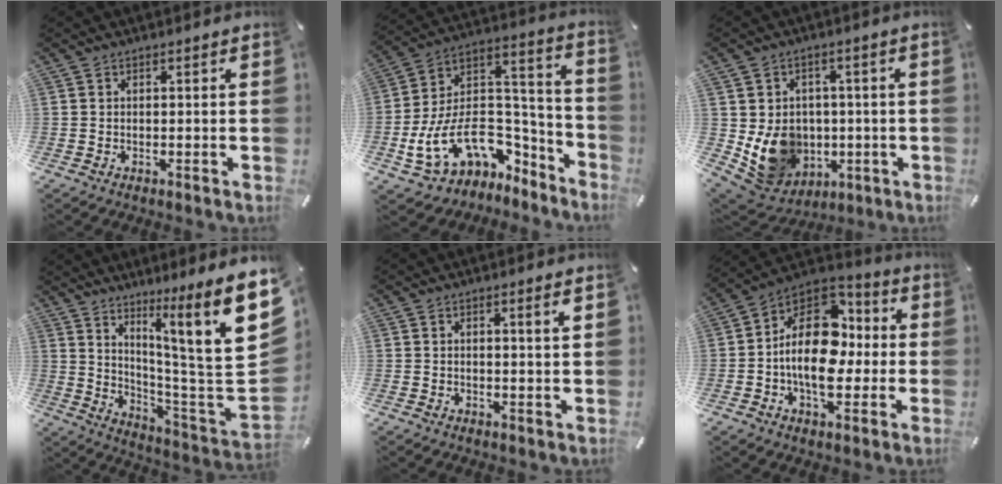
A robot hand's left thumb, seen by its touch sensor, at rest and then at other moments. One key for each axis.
{"total": 16.3, "fx": -4.7, "fy": 12.2, "fz": 9.7, "tx": -0.166, "ty": -0.014, "tz": -0.068}
{"total": 12.5, "fx": -1.1, "fy": 11.4, "fz": 4.9, "tx": -0.091, "ty": -0.004, "tz": -0.006}
{"total": 18.3, "fx": 8.5, "fy": 0.1, "fz": 16.2, "tx": -0.241, "ty": -0.095, "tz": 0.119}
{"total": 2.4, "fx": 0.9, "fy": 0.1, "fz": 2.2, "tx": -0.042, "ty": 0.000, "tz": 0.013}
{"total": 19.4, "fx": -0.6, "fy": 13.3, "fz": 14.2, "tx": -0.248, "ty": 0.003, "tz": -0.007}